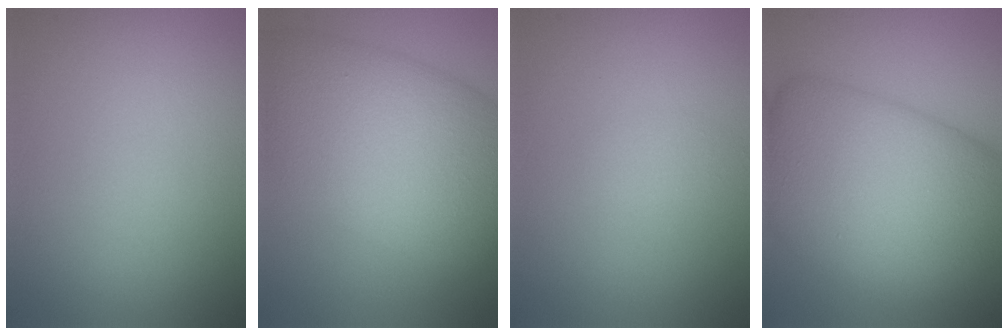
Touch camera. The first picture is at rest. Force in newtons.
{"total": 12.1, "press": 12.1, "slide": 0.4}
{"total": 0.8, "press": 0.8, "slide": 0.1}
{"total": 14.6, "press": 14.6, "slide": 0.6}